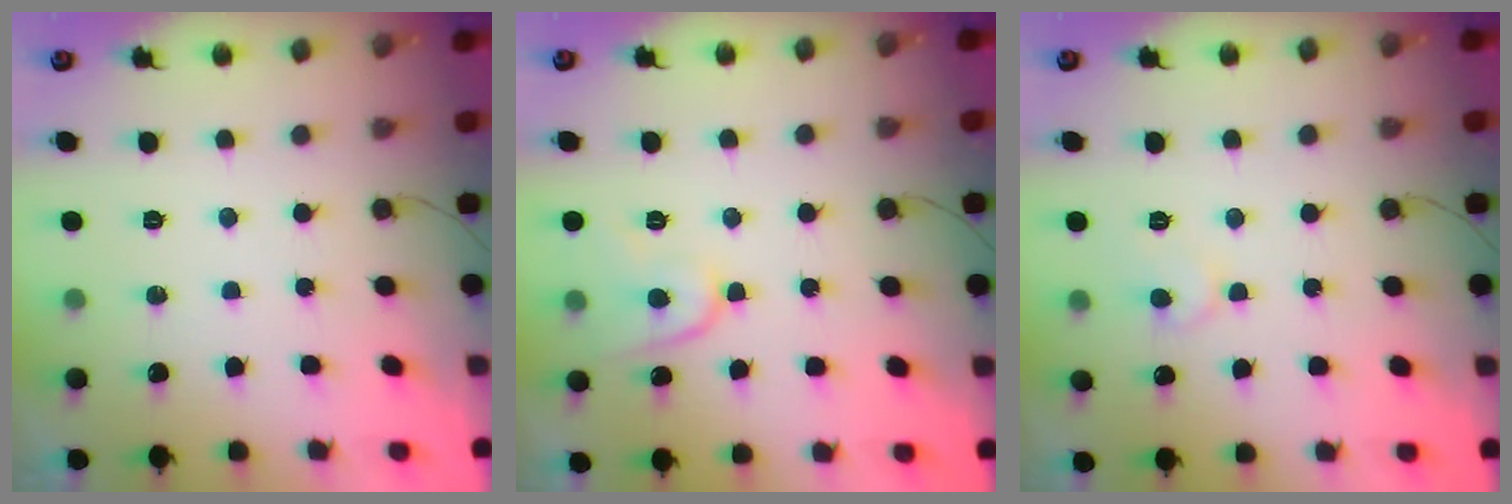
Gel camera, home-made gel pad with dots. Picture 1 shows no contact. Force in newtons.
{"total": 9.0, "press": 8.9, "slide": 0.9}
{"total": 6.1, "press": 6.1, "slide": 0.4}